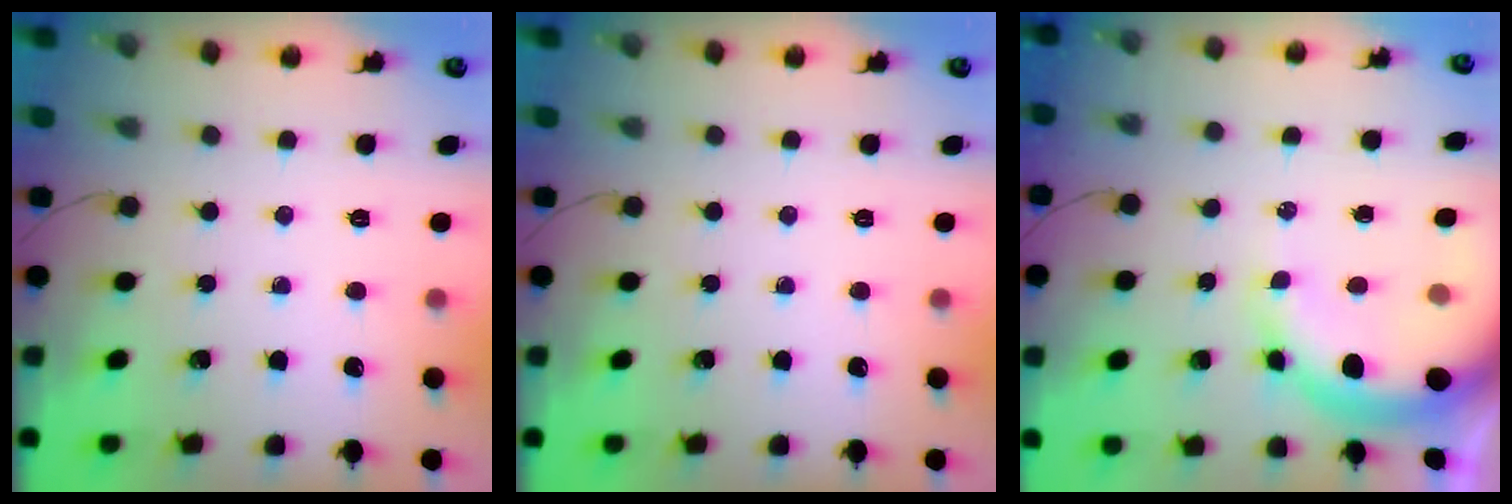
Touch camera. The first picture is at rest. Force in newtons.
{"total": 0.0}
{"total": 13.1, "press": 12.8, "slide": 2.3}